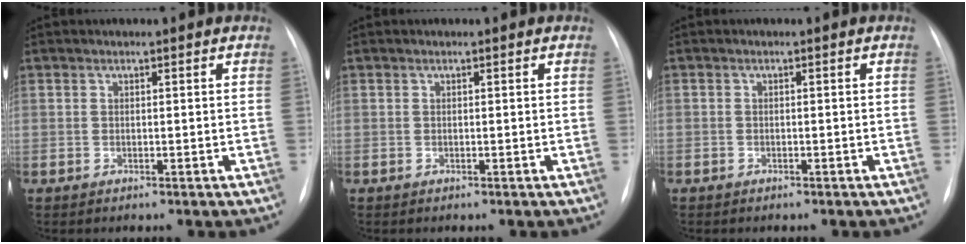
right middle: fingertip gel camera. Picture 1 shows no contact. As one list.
[{"total": 0.0}, {"total": 0.6, "force": [-0.4, 0.5, 0.0], "torque": [-0.006, 0.003, -0.007]}]